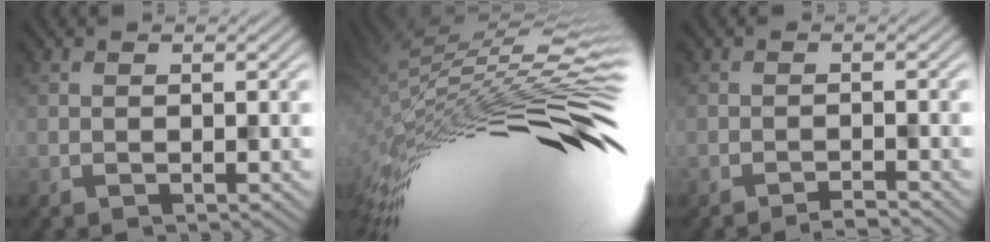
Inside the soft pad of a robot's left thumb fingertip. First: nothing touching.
{"total": 16.5, "force": [-0.7, 3.5, 16.2], "torque": [-0.301, 0.008, -0.013]}
{"total": 1.9, "force": [-1.8, 0.0, 0.6], "torque": [0.002, 0.009, -0.036]}